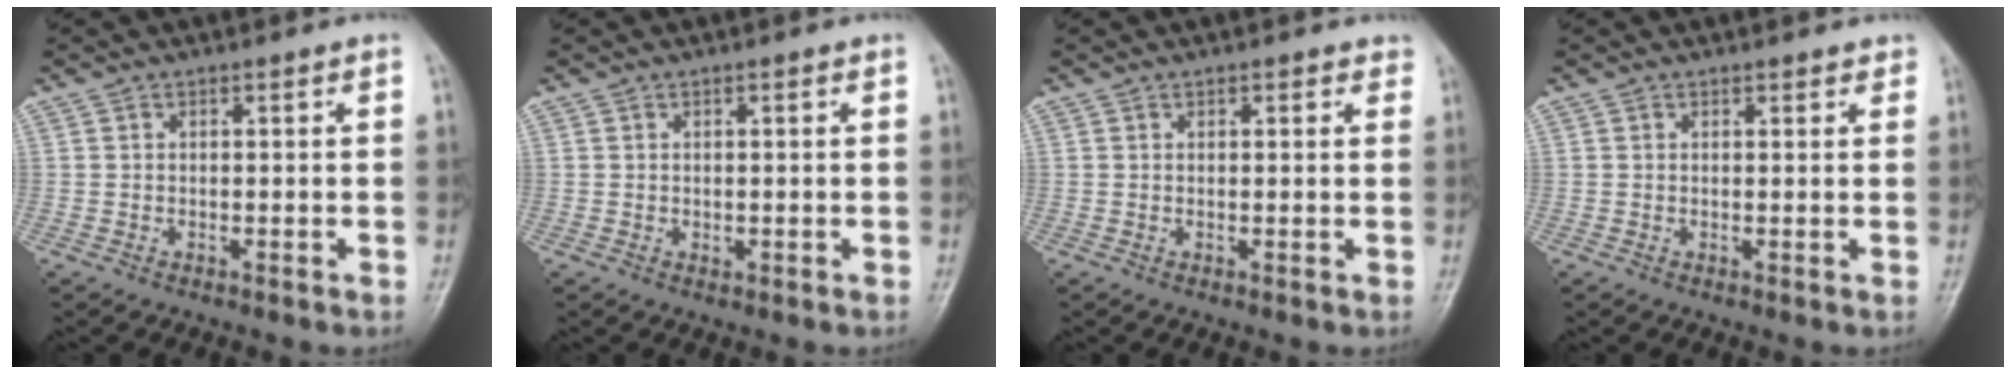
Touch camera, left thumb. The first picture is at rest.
{"total": 0.8, "force": [0.1, 0.6, 0.5], "torque": [-0.005, -0.001, 0.003]}
{"total": 1.5, "force": [1.0, 0.8, 0.8], "torque": [0.003, -0.002, 0.006]}
{"total": 1.5, "force": [1.2, 0.7, 0.6], "torque": [0.006, -0.003, 0.009]}